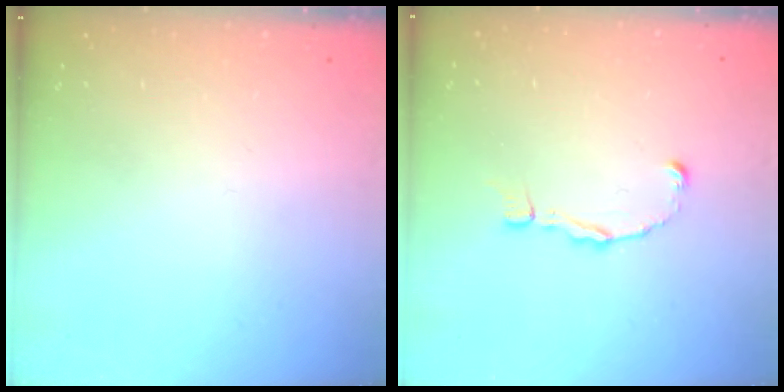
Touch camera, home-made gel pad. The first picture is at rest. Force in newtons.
{"total": 2.4, "press": 2.3, "slide": 0.4}